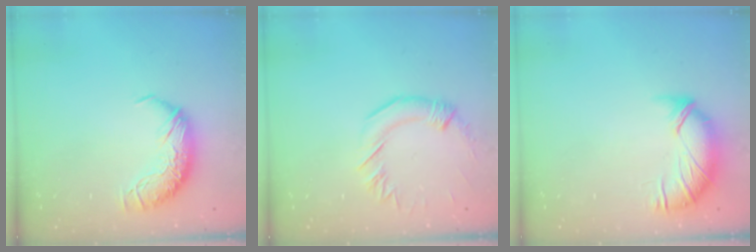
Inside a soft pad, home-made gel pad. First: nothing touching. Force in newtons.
{"total": 1.0, "press": 1.0, "slide": 0.4}
{"total": 2.5, "press": 1.9, "slide": 1.7}